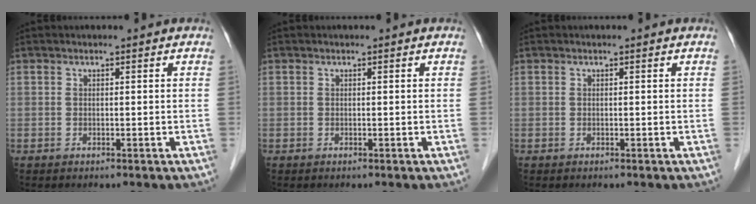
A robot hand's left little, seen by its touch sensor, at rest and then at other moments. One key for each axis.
{"total": 0.0}
{"total": 0.0}